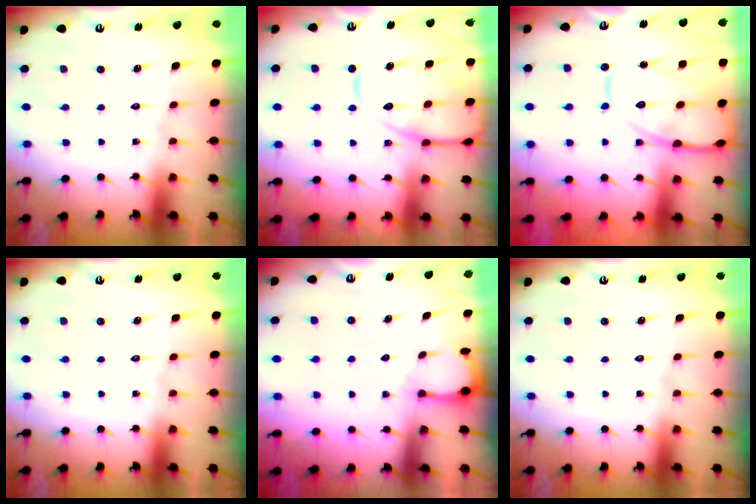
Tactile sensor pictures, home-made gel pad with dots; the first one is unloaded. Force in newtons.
{"total": 13.6, "press": 13.5, "slide": 1.3}
{"total": 15.1, "press": 15.1, "slide": 1.1}
{"total": 0.0}
{"total": 2.0, "press": 2.0, "slide": 0.3}
{"total": 0.0}